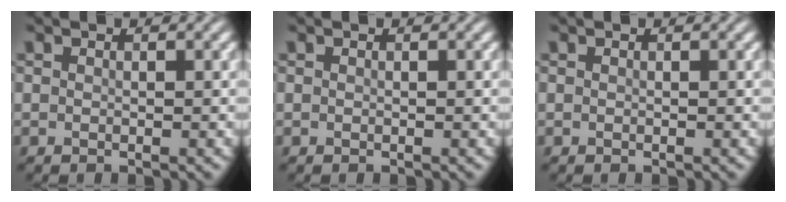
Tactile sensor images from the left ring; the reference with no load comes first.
{"total": 0.0}
{"total": 0.0}